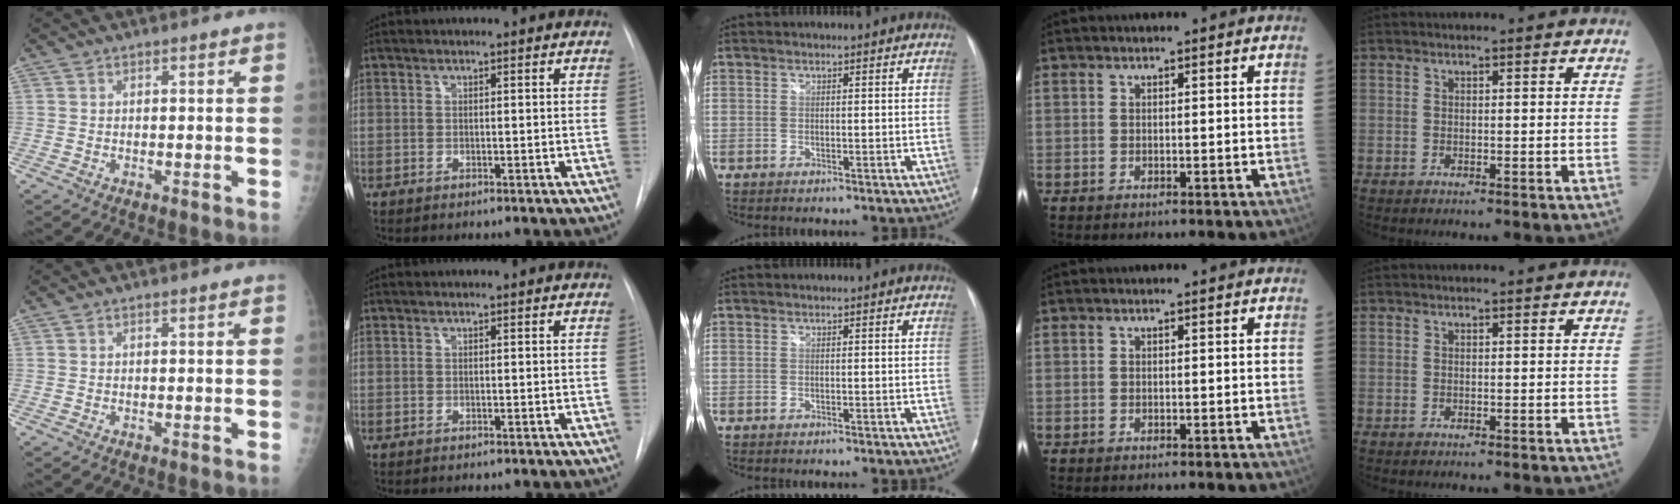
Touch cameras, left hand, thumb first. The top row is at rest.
{}